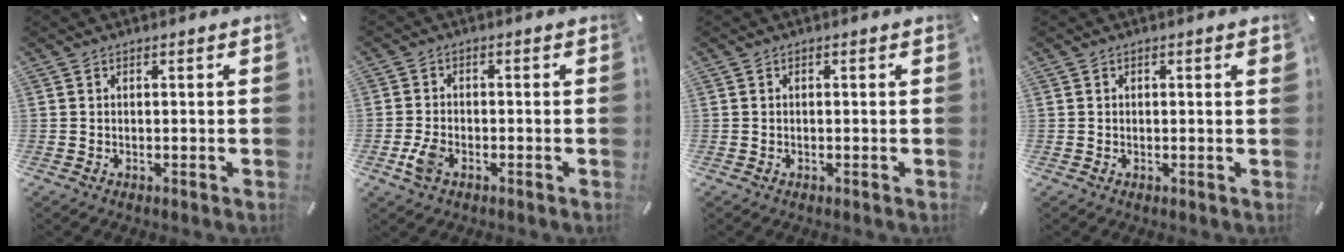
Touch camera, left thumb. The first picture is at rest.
{"total": 4.5, "force": [-1.9, 2.8, 2.9], "torque": [-0.073, 0.001, -0.039]}
{"total": 0.0}
{"total": 0.9, "force": [0.3, 0.2, 0.8], "torque": [-0.015, 0.002, 0.003]}